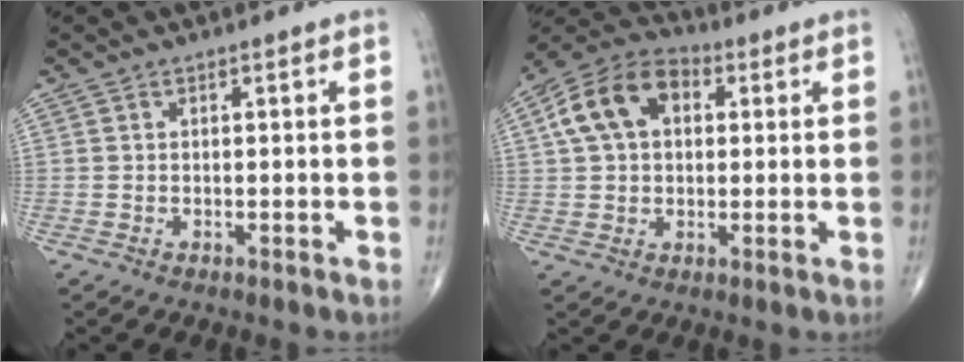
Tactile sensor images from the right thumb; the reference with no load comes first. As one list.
[{"total": 12.4, "force": [3.0, 8.4, 8.6], "torque": [-0.146, 0.024, 0.041]}]